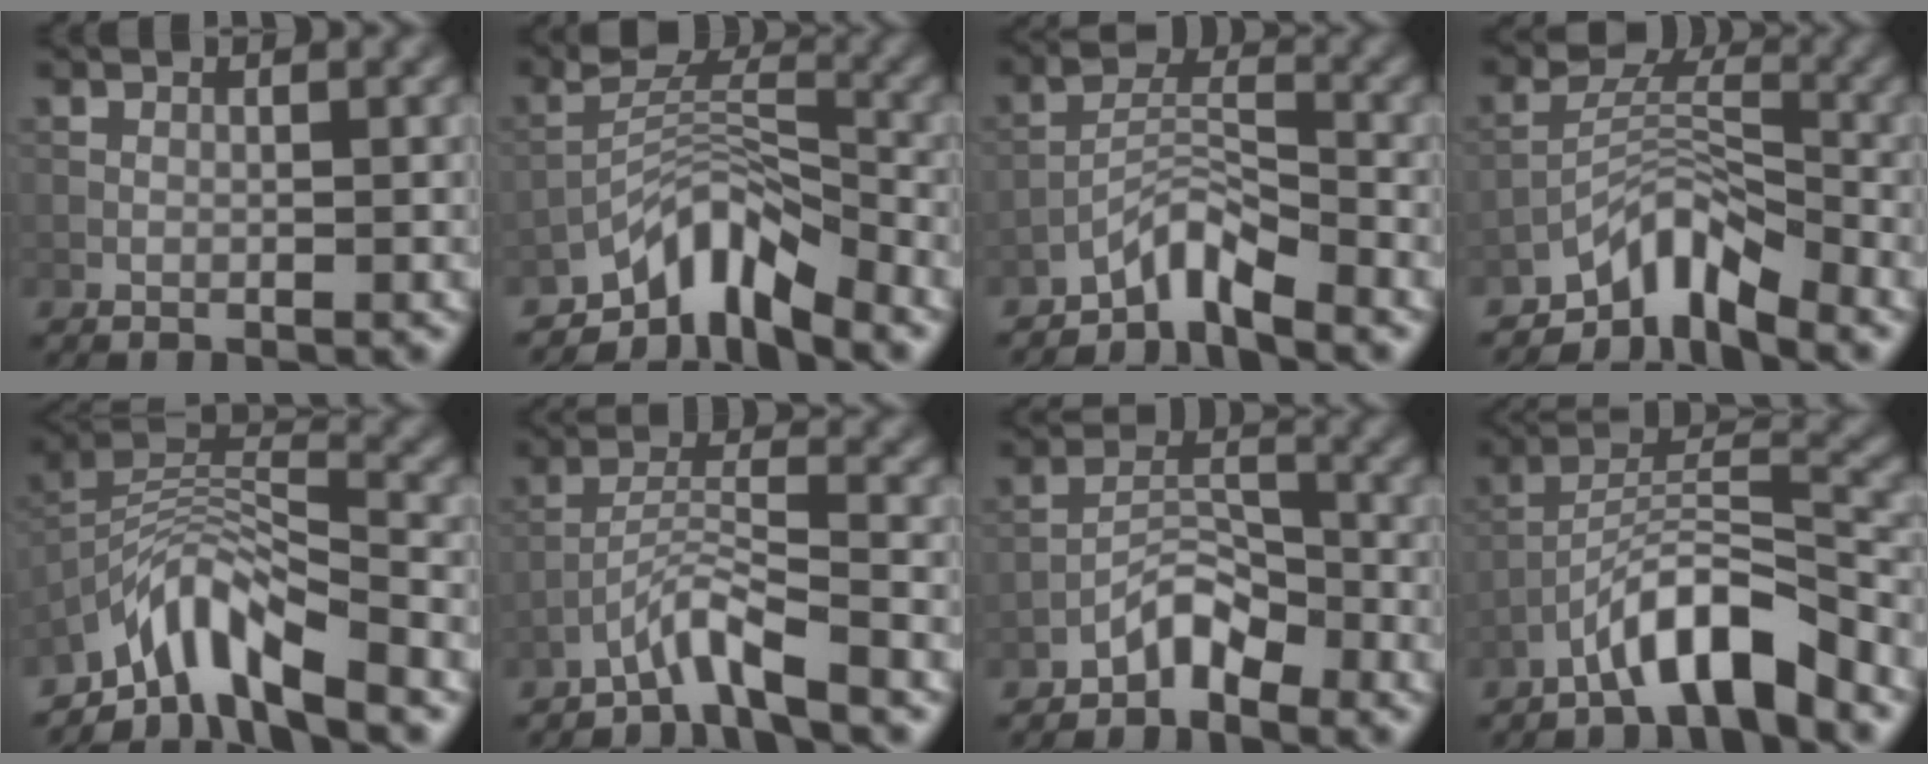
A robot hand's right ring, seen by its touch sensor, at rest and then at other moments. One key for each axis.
{"total": 6.5, "fx": -4.9, "fy": 2.4, "fz": 3.5, "tx": -0.043, "ty": 0.007, "tz": -0.097}
{"total": 3.5, "fx": -3.0, "fy": 0.8, "fz": 1.6, "tx": -0.024, "ty": 0.014, "tz": -0.065}
{"total": 5.2, "fx": -4.1, "fy": 2.1, "fz": 2.4, "tx": -0.024, "ty": 0.005, "tz": -0.086}
{"total": 7.0, "fx": -5.6, "fy": 1.7, "fz": 4.0, "tx": -0.063, "ty": 0.004, "tz": -0.113}
{"total": 3.7, "fx": -3.1, "fy": 0.0, "fz": 1.9, "tx": -0.036, "ty": 0.010, "tz": -0.070}
{"total": 3.0, "fx": -2.5, "fy": 1.1, "fz": 1.3, "tx": -0.017, "ty": 0.017, "tz": -0.049}
{"total": 6.9, "fx": -4.9, "fy": 1.5, "fz": 4.6, "tx": -0.080, "ty": 0.012, "tz": -0.090}